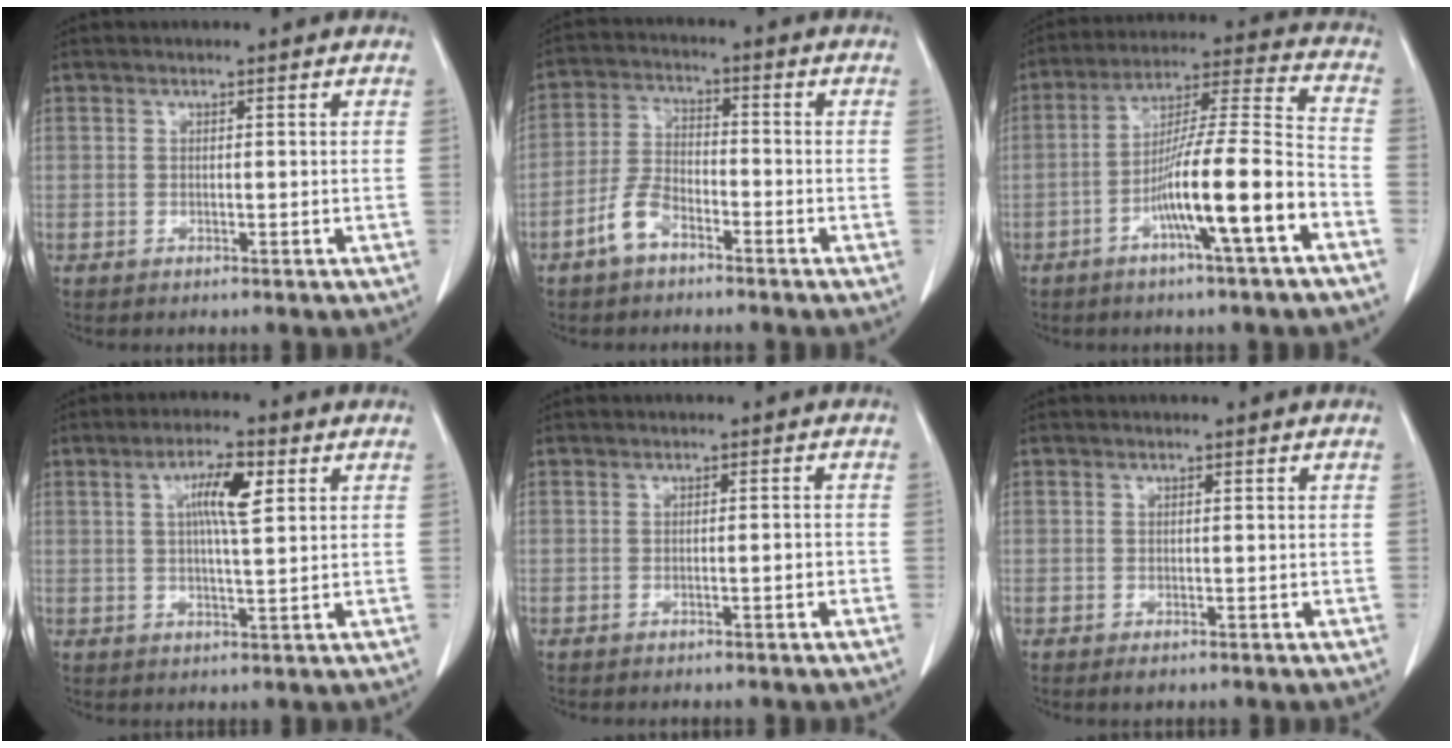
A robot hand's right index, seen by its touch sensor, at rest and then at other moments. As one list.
[{"total": 5.6, "force": [-3.6, 2.7, 3.4], "torque": [-0.083, 0.008, -0.071]}, {"total": 14.5, "force": [-6.0, -0.1, 13.2], "torque": [-0.229, 0.007, -0.105]}, {"total": 6.4, "force": [2.1, 0.9, 6.0], "torque": [-0.108, 0.004, 0.034]}, {"total": 1.1, "force": [-0.4, 0.2, 1.0], "torque": [-0.016, 0.001, -0.006]}, {"total": 0.8, "force": [-0.4, 0.6, 0.4], "torque": [-0.004, 0.001, -0.003]}]